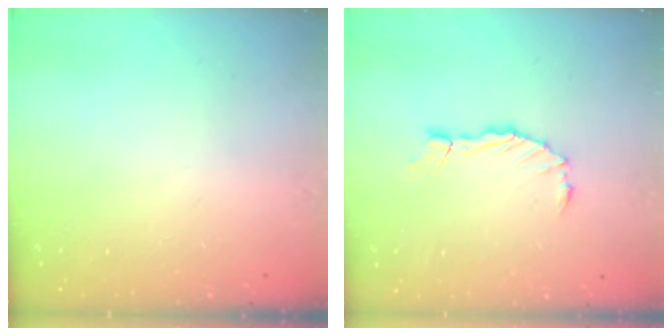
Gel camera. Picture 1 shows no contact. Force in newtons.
{"total": 2.8, "press": 2.8, "slide": 0.2}